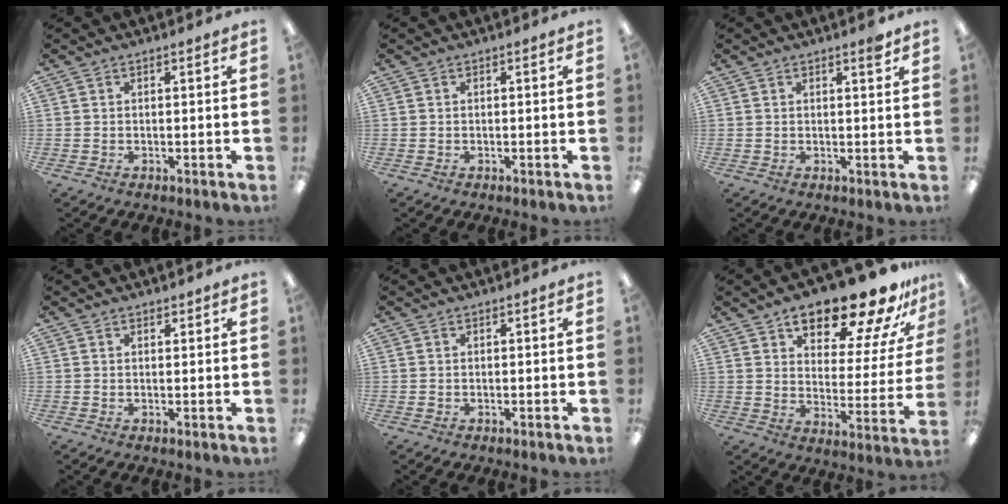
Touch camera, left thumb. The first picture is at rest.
{"total": 0.0}
{"total": 2.1, "force": [1.6, 0.3, 1.2], "torque": [-0.012, -0.005, 0.025]}
{"total": 1.1, "force": [1.0, 0.5, 0.1], "torque": [-0.002, 0.000, 0.019]}
{"total": 0.0}
{"total": 20.5, "force": [16.0, 6.8, 11.0], "torque": [-0.151, -0.113, 0.260]}